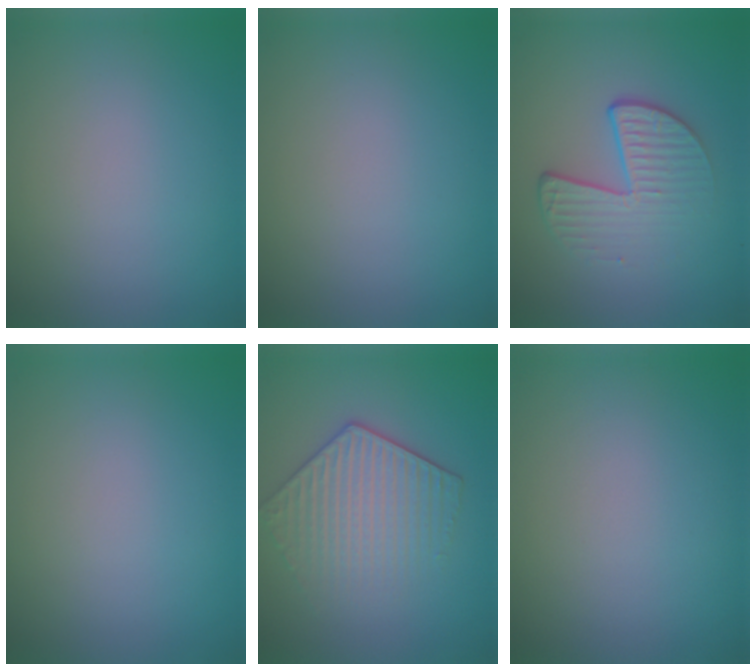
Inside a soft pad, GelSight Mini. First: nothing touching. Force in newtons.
{"total": 0.0}
{"total": 4.4, "press": 2.8, "slide": 3.4}
{"total": 0.0}
{"total": 4.5, "press": 3.8, "slide": 2.3}
{"total": 0.0}